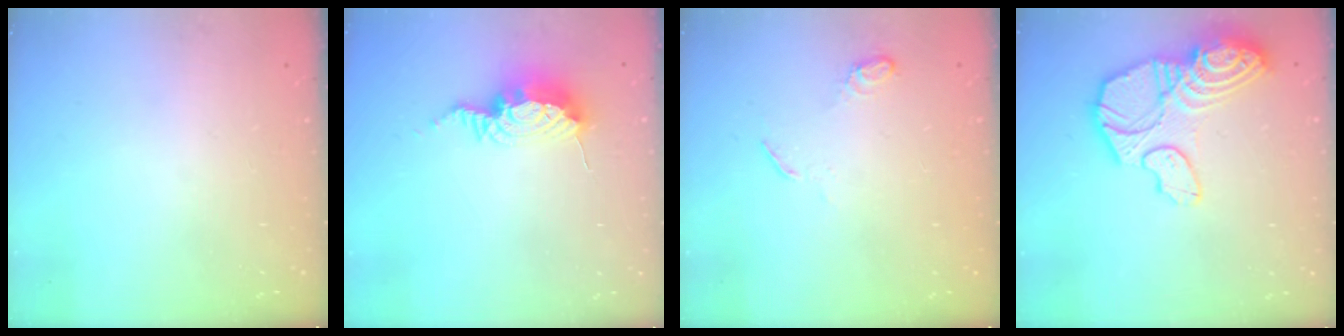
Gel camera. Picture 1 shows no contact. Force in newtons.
{"total": 10.1, "press": 10.0, "slide": 1.0}
{"total": 5.1, "press": 5.1, "slide": 0.5}
{"total": 19.7, "press": 19.7, "slide": 1.8}